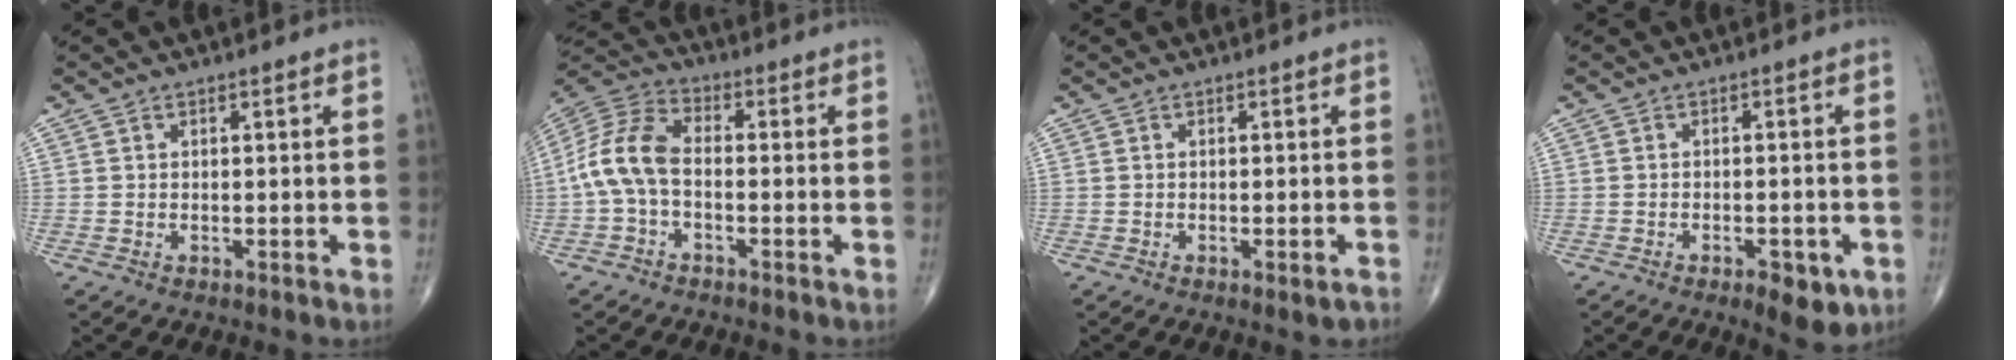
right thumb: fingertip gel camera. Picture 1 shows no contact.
{"total": 10.3, "force": [-1.5, 5.7, 8.4], "torque": [-0.177, 0.032, -0.042]}
{"total": 1.9, "force": [-1.1, 0.4, 1.6], "torque": [-0.019, 0.000, -0.011]}
{"total": 5.8, "force": [-2.8, 2.2, 4.6], "torque": [-0.058, 0.004, -0.032]}